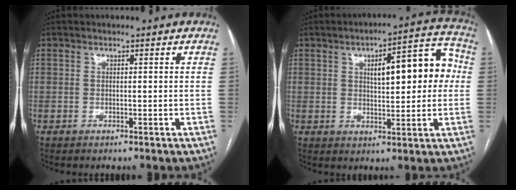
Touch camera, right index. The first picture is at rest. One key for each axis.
{"total": 12.1, "fx": 2.0, "fy": 3.7, "fz": 11.3, "tx": -0.148, "ty": 0.038, "tz": 0.029}